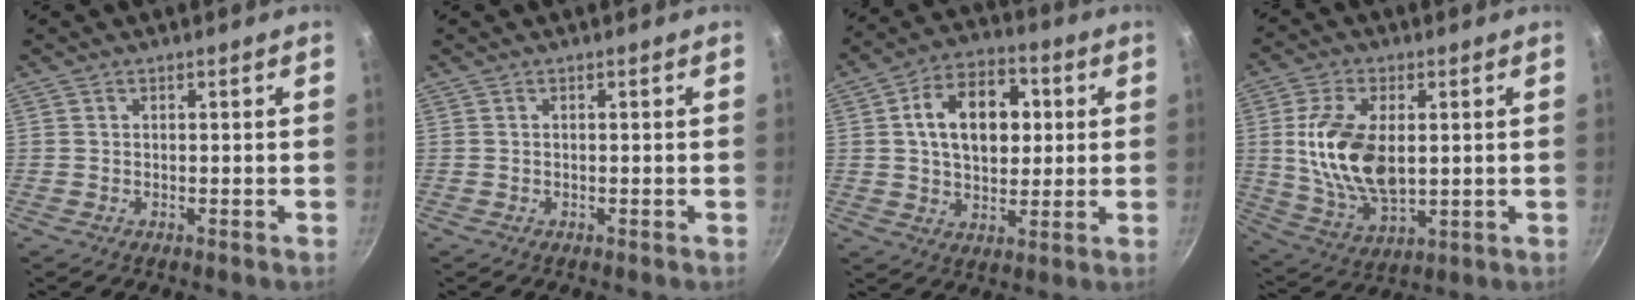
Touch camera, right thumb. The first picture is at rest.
{"total": 0.0}
{"total": 14.8, "force": [2.7, 10.1, 10.5], "torque": [-0.129, 0.013, 0.035]}
{"total": 15.2, "force": [1.7, 8.5, 12.5], "torque": [-0.226, -0.012, 0.040]}